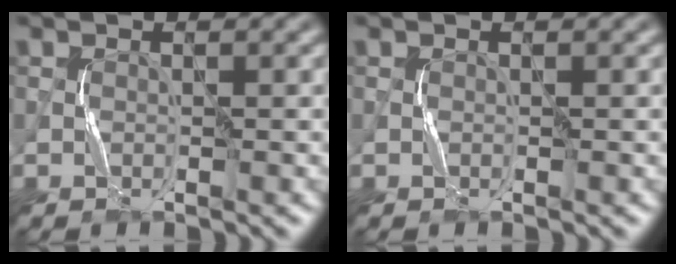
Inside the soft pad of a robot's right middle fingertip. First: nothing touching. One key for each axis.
{"total": 0.0}